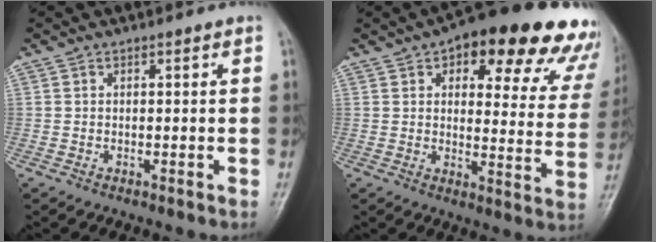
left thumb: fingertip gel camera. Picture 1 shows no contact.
{"total": 24.4, "force": [15.6, 9.6, 16.1], "torque": [-0.157, -0.033, 0.179]}